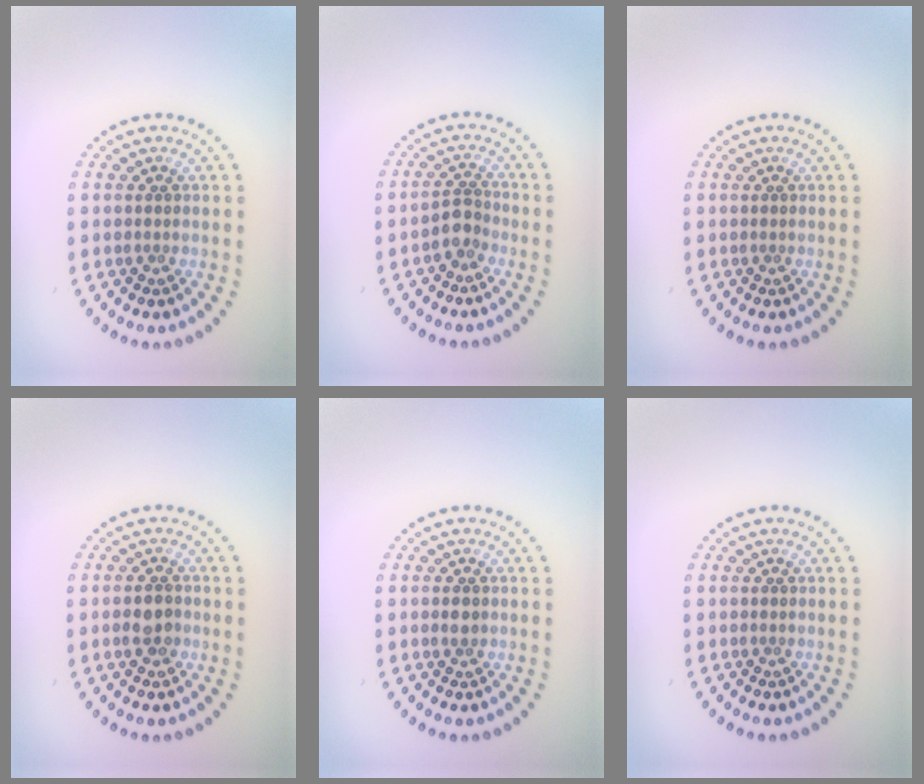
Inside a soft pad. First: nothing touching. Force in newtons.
{"total": 1.8, "press": 1.5, "slide": 1.0}
{"total": 0.0}
{"total": 1.9, "press": 1.9, "slide": 0.5}
{"total": 1.1, "press": 1.1, "slide": 0.1}
{"total": 0.0}